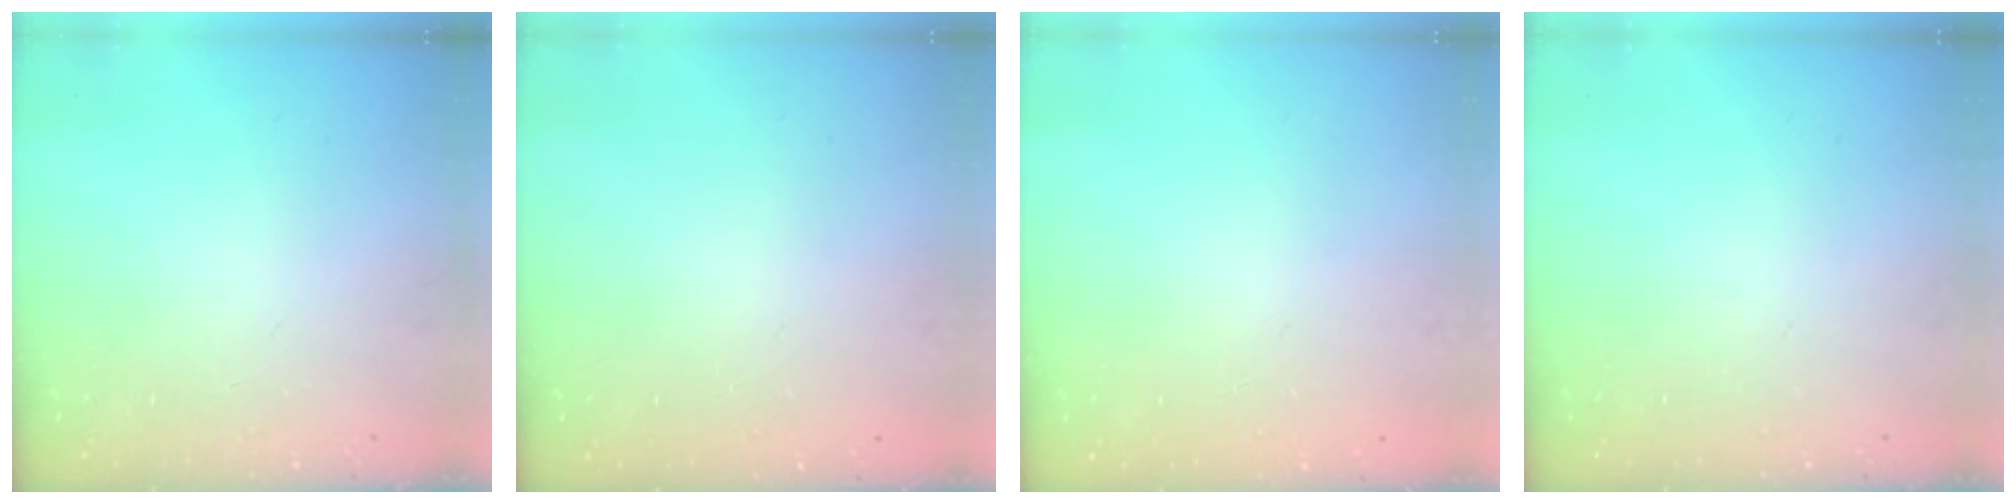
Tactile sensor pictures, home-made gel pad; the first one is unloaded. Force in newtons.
{"total": 0.0}
{"total": 0.7, "press": 0.3, "slide": 0.7}
{"total": 0.0}